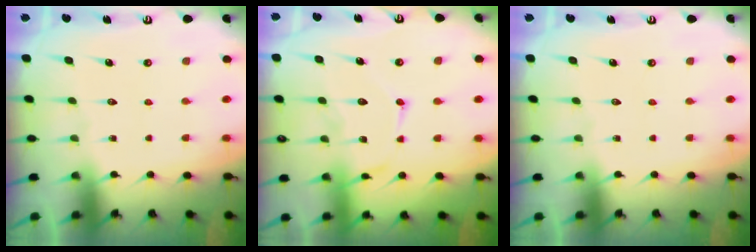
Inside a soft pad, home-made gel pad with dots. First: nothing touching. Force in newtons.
{"total": 12.4, "press": 12.4, "slide": 1.0}
{"total": 0.0}